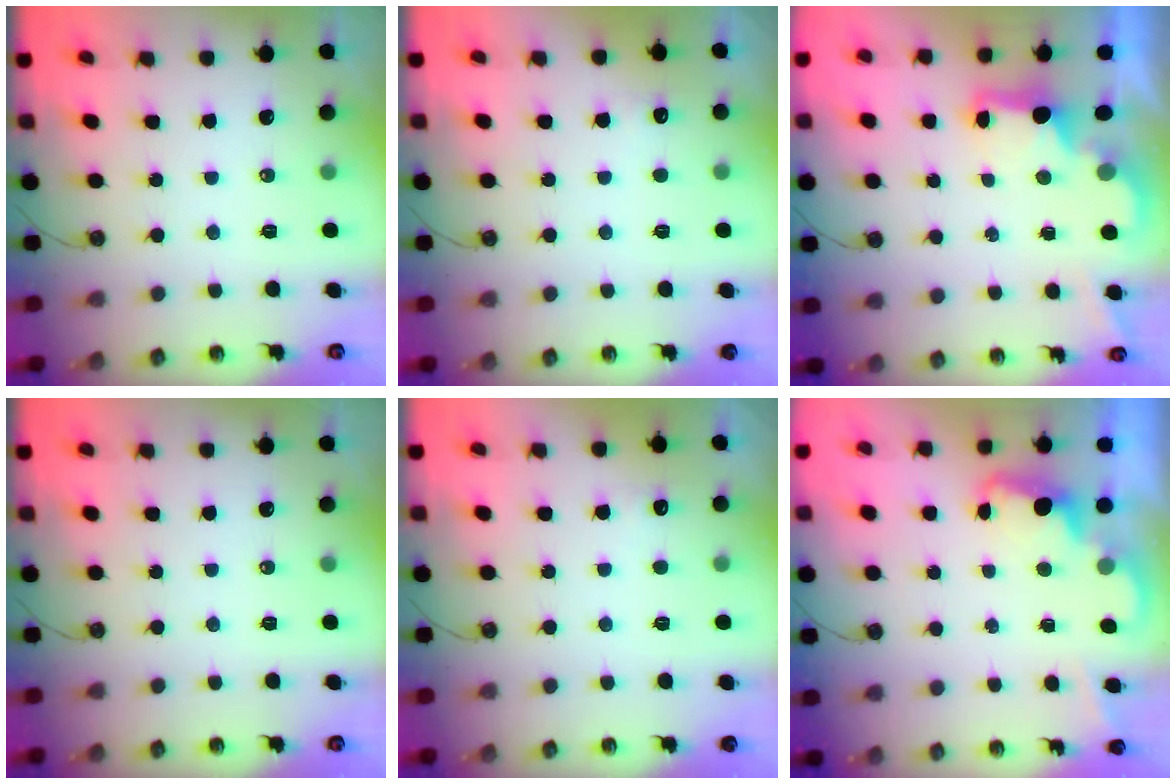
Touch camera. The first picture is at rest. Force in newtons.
{"total": 2.9, "press": 2.7, "slide": 1.1}
{"total": 2.3, "press": 2.2, "slide": 0.8}
{"total": 0.0}
{"total": 2.9, "press": 2.7, "slide": 1.1}
{"total": 2.4, "press": 2.4, "slide": 0.6}